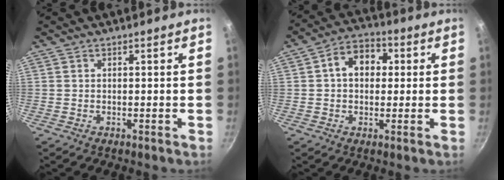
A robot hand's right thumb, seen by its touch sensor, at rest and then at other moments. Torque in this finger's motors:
{"motor_torque": [0.76, 1.67, 0.54, -0.39, 0.02]}